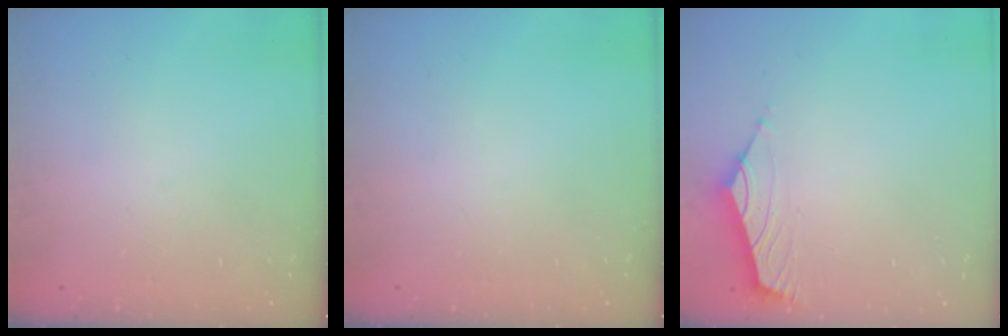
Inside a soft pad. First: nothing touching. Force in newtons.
{"total": 0.0}
{"total": 1.6, "press": 1.4, "slide": 0.6}